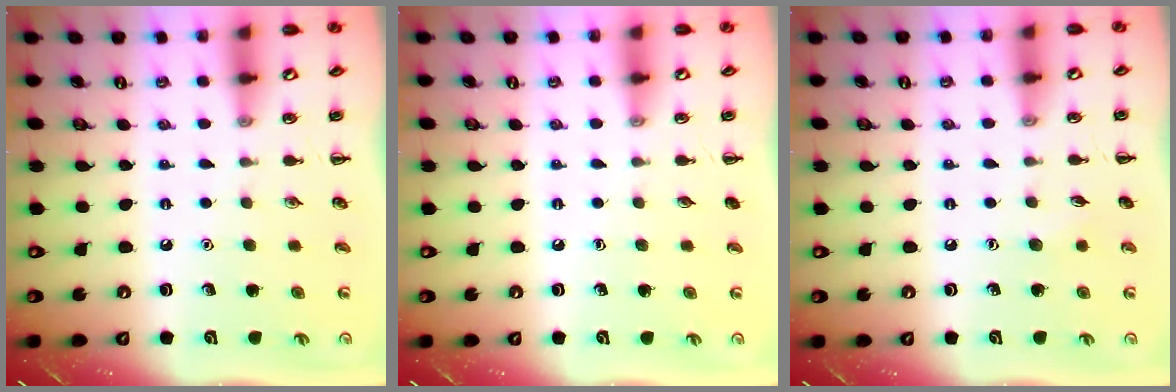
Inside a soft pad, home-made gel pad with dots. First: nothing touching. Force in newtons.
{"total": 0.0}
{"total": 3.7, "press": 3.6, "slide": 0.8}